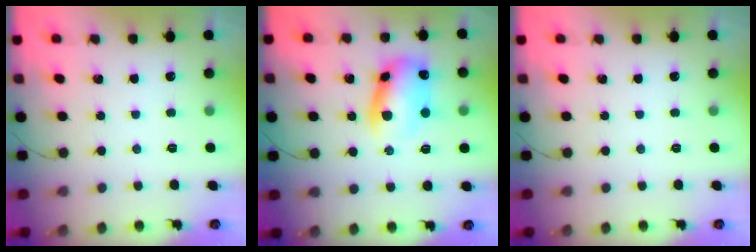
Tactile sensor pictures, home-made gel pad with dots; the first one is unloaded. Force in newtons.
{"total": 10.0, "press": 9.9, "slide": 1.3}
{"total": 0.0}